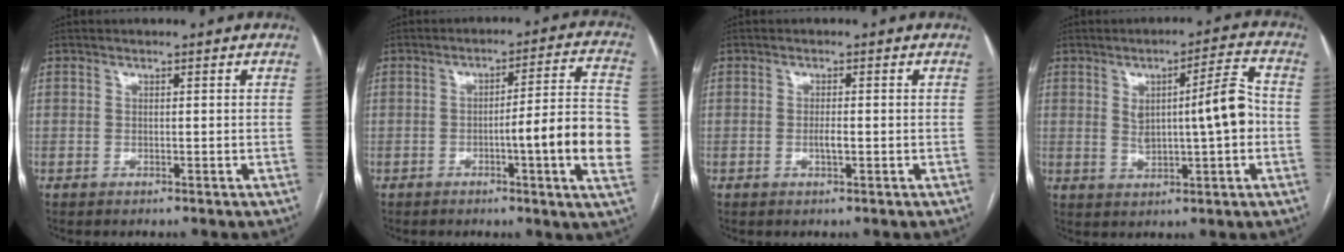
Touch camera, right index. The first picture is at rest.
{"total": 13.1, "force": [-2.8, 0.0, 12.8], "torque": [-0.164, 0.003, -0.041]}
{"total": 1.5, "force": [-0.3, 0.2, 1.4], "torque": [-0.028, -0.001, -0.005]}
{"total": 8.4, "force": [0.3, 1.3, 8.3], "torque": [-0.127, 0.019, 0.011]}